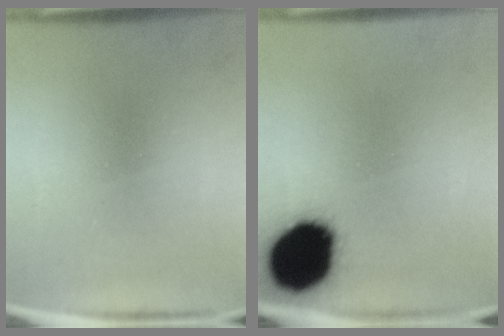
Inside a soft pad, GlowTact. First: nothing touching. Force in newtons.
{"total": 18.7}